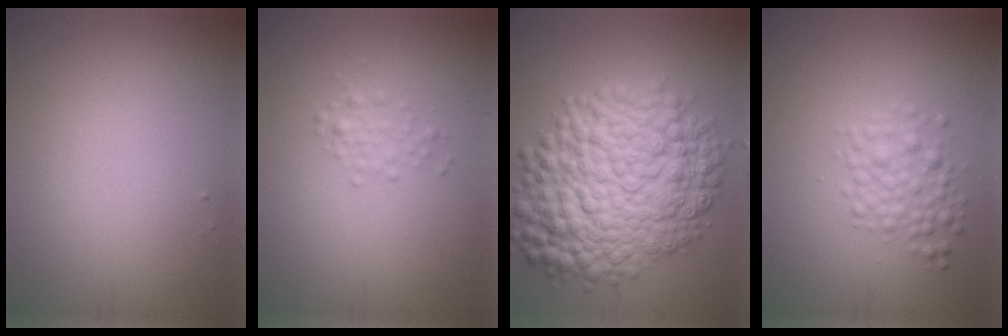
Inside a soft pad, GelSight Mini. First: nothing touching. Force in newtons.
{"total": 1.4, "press": 1.4, "slide": 0.1}
{"total": 11.7, "press": 11.7, "slide": 0.2}
{"total": 2.8, "press": 2.8, "slide": 0.1}